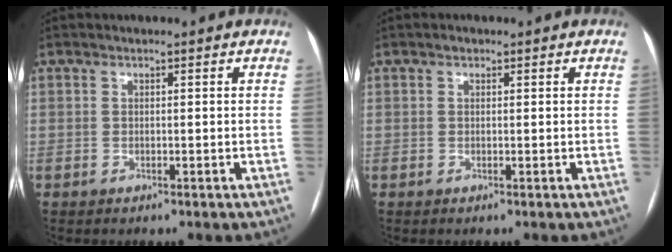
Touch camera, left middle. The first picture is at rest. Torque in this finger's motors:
{"motor_torque": [0.21, -0.20, -0.01, 0.00]}